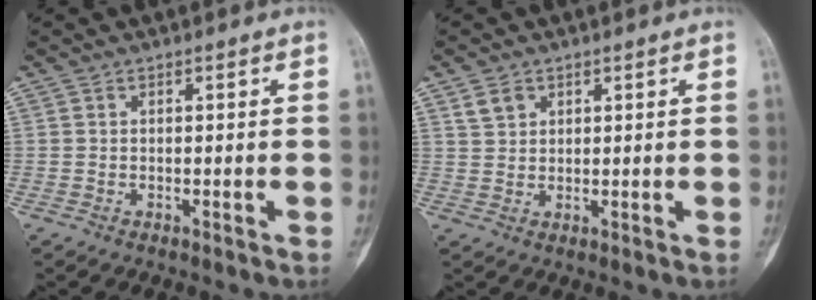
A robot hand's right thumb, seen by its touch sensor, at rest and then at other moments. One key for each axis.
{"total": 3.0, "fx": 1.7, "fy": 2.2, "fz": 1.1, "tx": -0.010, "ty": -0.006, "tz": 0.035}